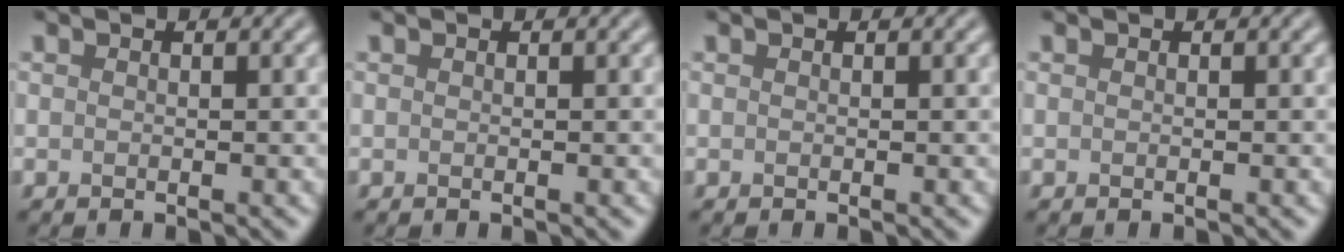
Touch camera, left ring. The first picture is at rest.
{"total": 0.0}
{"total": 0.0}
{"total": 0.0}